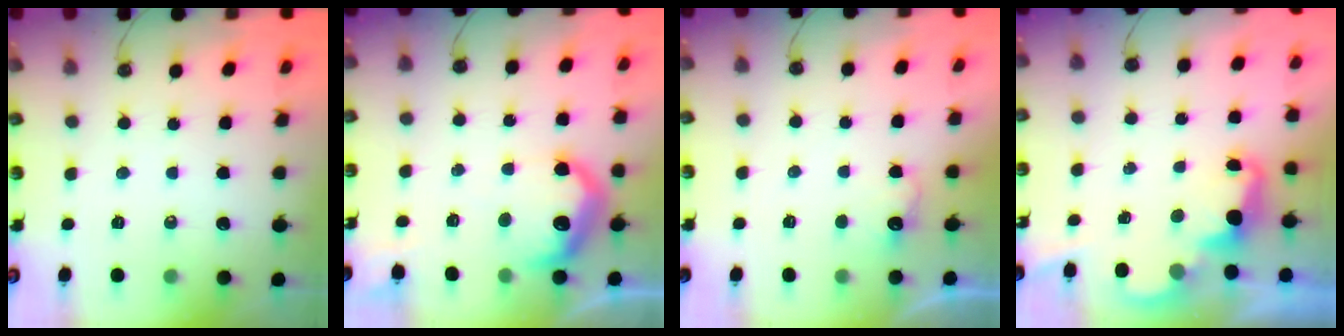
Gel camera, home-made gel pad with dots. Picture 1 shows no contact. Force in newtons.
{"total": 12.4, "press": 12.4, "slide": 0.6}
{"total": 3.8, "press": 3.7, "slide": 0.9}
{"total": 2.4, "press": 2.3, "slide": 0.5}